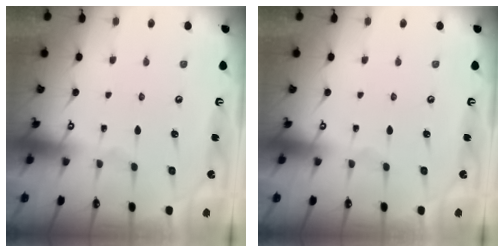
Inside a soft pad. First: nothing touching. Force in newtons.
{"total": 0.0}